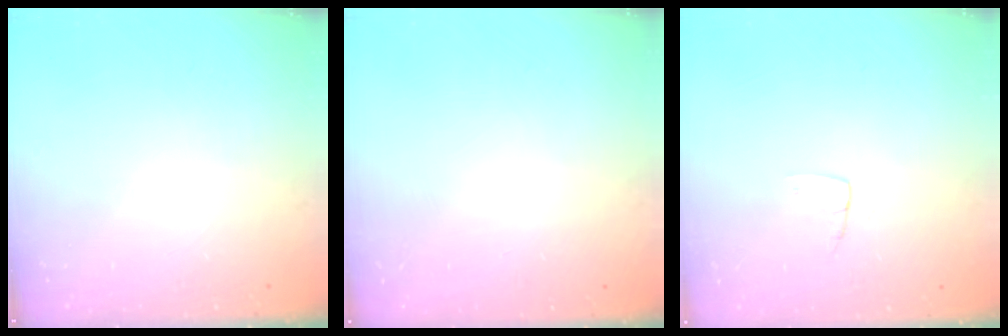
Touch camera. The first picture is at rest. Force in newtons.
{"total": 0.0}
{"total": 3.3, "press": 3.3, "slide": 0.2}